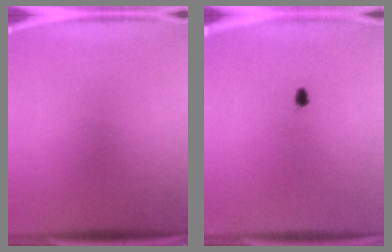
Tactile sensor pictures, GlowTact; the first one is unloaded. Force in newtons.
{"total": 0.9}